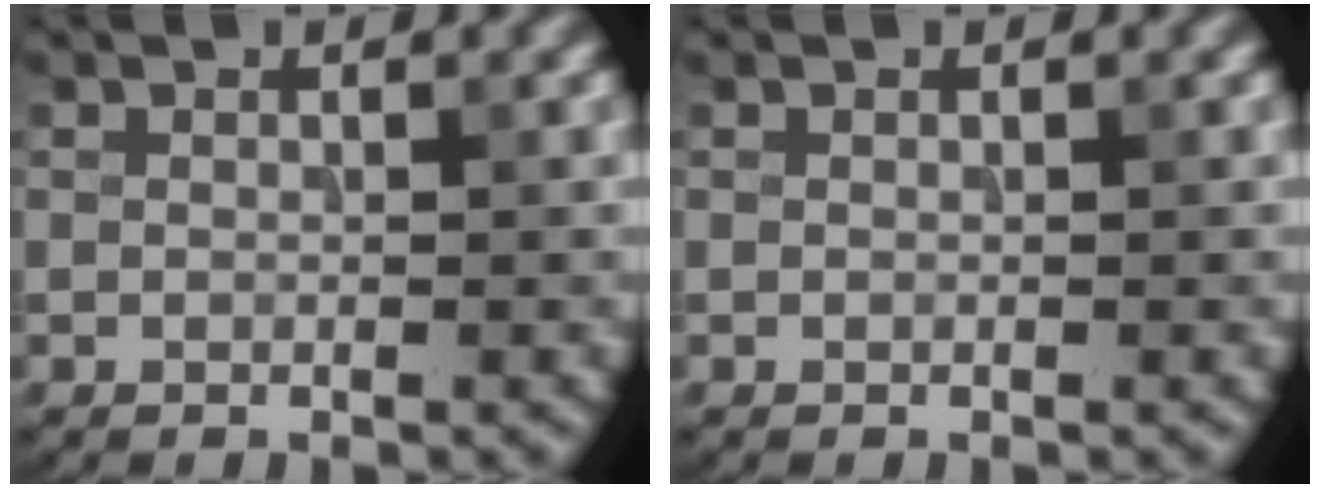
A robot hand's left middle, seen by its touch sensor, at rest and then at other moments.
{"total": 0.0}